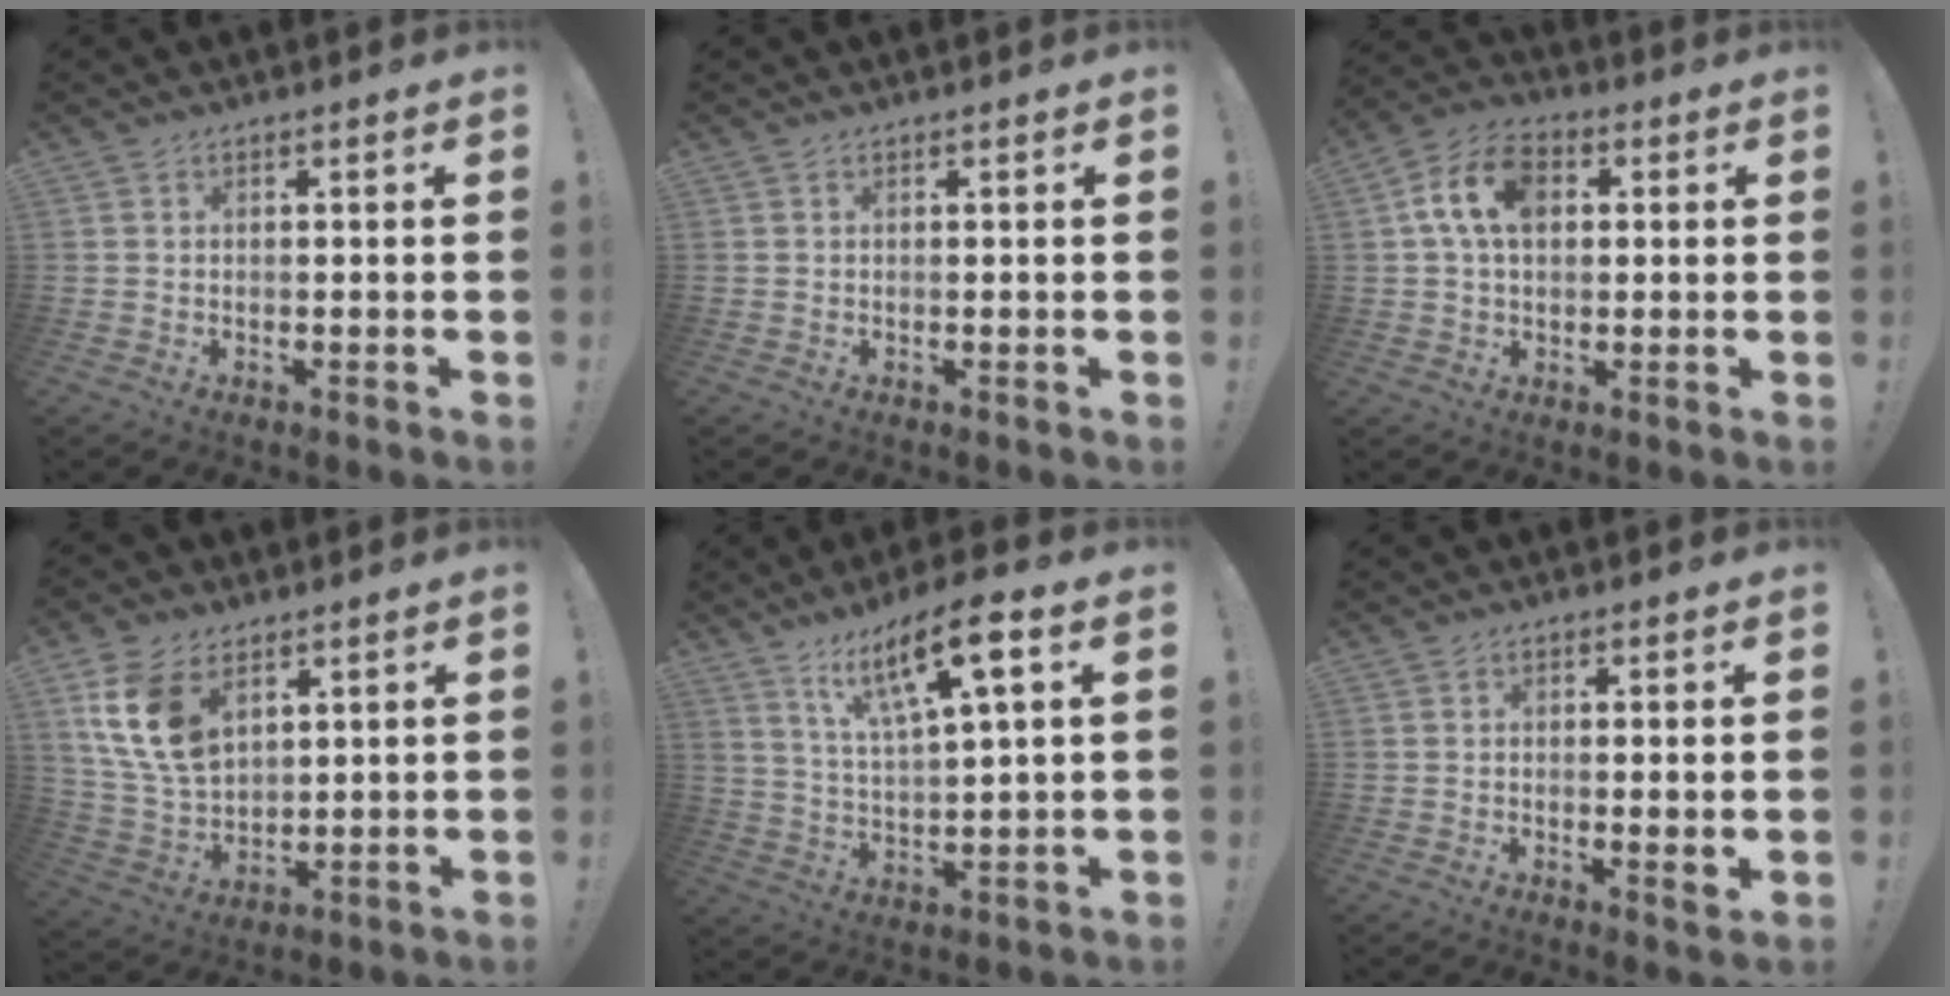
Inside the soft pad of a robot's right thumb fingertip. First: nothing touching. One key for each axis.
{"total": 0.0}
{"total": 11.8, "fx": 2.9, "fy": 8.0, "fz": 8.2, "tx": -0.147, "ty": 0.017, "tz": 0.057}
{"total": 14.9, "fx": 6.8, "fy": 9.6, "fz": 9.1, "tx": -0.192, "ty": -0.022, "tz": 0.134}
{"total": 13.9, "fx": 7.2, "fy": 3.3, "fz": 11.4, "tx": -0.187, "ty": -0.028, "tz": 0.113}
{"total": 2.3, "fx": 0.6, "fy": -0.2, "fz": 2.2, "tx": -0.023, "ty": -0.011, "tz": 0.008}